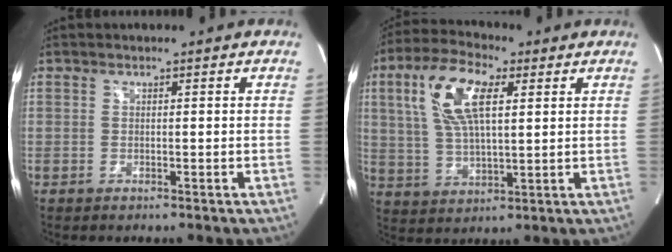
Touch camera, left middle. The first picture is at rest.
{"total": 12.1, "force": [3.9, 4.2, 10.7], "torque": [-0.226, 0.020, 0.074]}